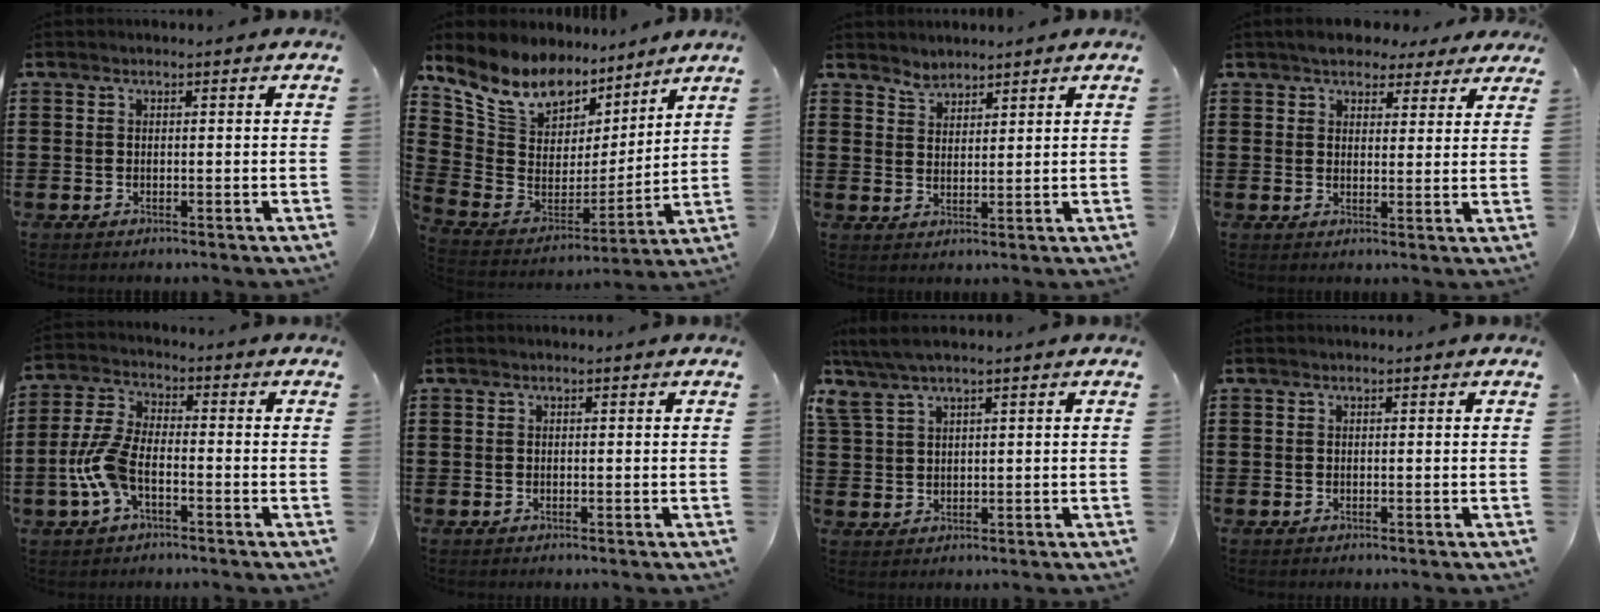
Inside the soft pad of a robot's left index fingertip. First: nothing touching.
{"total": 10.1, "force": [8.6, 4.7, 2.4], "torque": [-0.103, -0.061, 0.157]}
{"total": 2.6, "force": [2.5, 0.7, -0.3], "torque": [-0.002, -0.004, 0.048]}
{"total": 4.8, "force": [4.2, 2.1, 1.3], "torque": [-0.033, -0.003, 0.077]}
{"total": 7.8, "force": [-2.3, 3.7, 6.5], "torque": [-0.164, -0.007, -0.050]}
{"total": 0.0}
{"total": 4.2, "force": [3.0, 0.9, 2.8], "torque": [-0.063, 0.004, 0.056]}
{"total": 0.0}